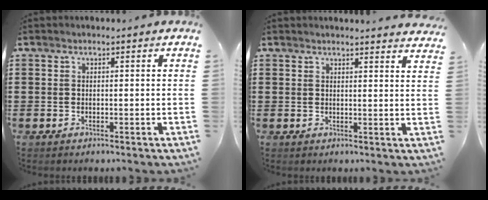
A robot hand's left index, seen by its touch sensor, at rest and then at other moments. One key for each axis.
{"total": 2.2, "fx": 2.2, "fy": -0.2, "fz": 0.3, "tx": -0.005, "ty": -0.008, "tz": 0.040}